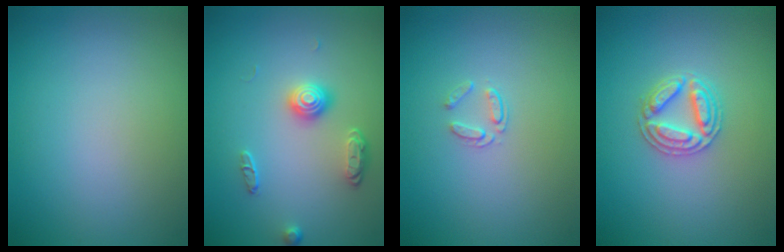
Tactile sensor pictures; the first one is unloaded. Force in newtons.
{"total": 2.3, "press": 1.8, "slide": 1.4}
{"total": 1.1, "press": 0.7, "slide": 0.9}
{"total": 2.9, "press": 2.9, "slide": 0.5}